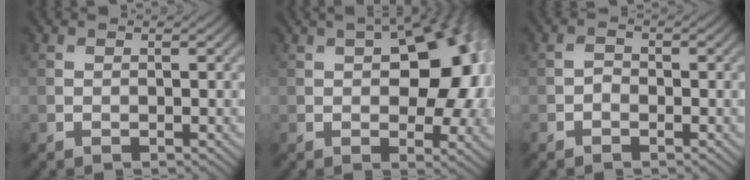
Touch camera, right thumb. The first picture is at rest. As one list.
[{"total": 13.3, "force": [1.7, 7.4, 11.0], "torque": [-0.144, 0.009, 0.022]}, {"total": 1.1, "force": [-0.6, 0.7, 0.5], "torque": [-0.010, 0.003, -0.016]}]